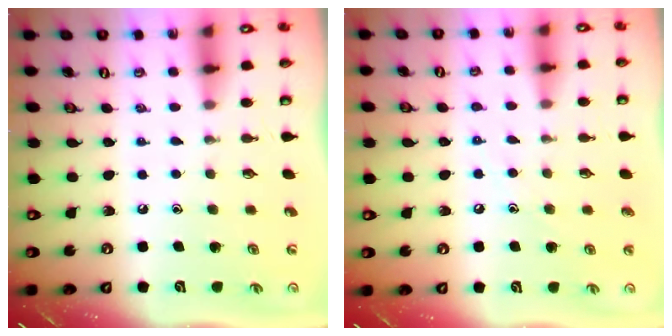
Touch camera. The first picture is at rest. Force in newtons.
{"total": 6.2, "press": 6.2, "slide": 0.7}